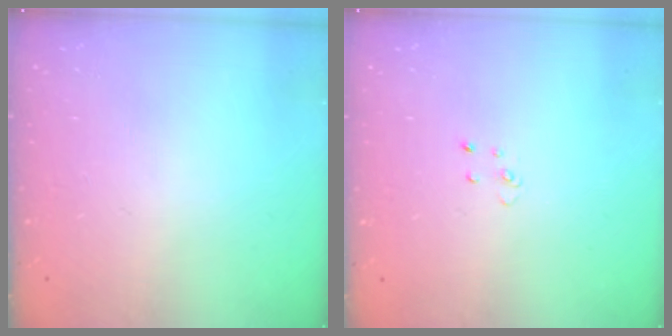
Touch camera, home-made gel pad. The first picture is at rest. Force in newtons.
{"total": 2.9, "press": 2.9, "slide": 0.2}